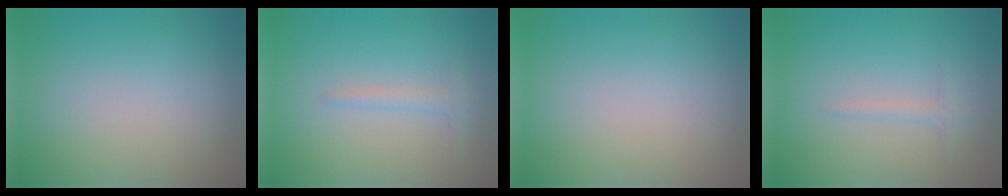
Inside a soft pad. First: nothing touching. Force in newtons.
{"total": 1.3, "press": 1.3, "slide": 0.1}
{"total": 0.0}
{"total": 0.8, "press": 0.8, "slide": 0.1}